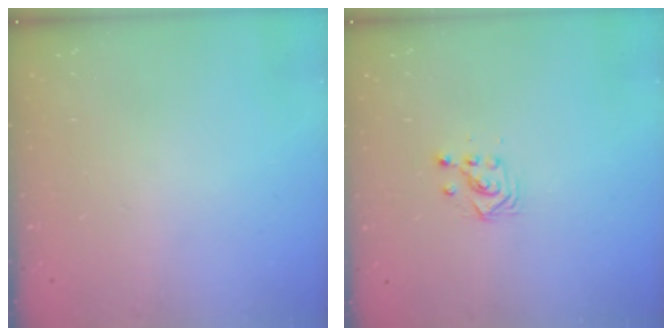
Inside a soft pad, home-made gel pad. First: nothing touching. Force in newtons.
{"total": 3.0, "press": 3.0, "slide": 0.1}